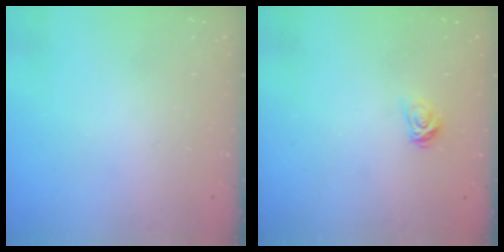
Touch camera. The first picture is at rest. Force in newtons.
{"total": 4.8, "press": 4.8, "slide": 0.4}